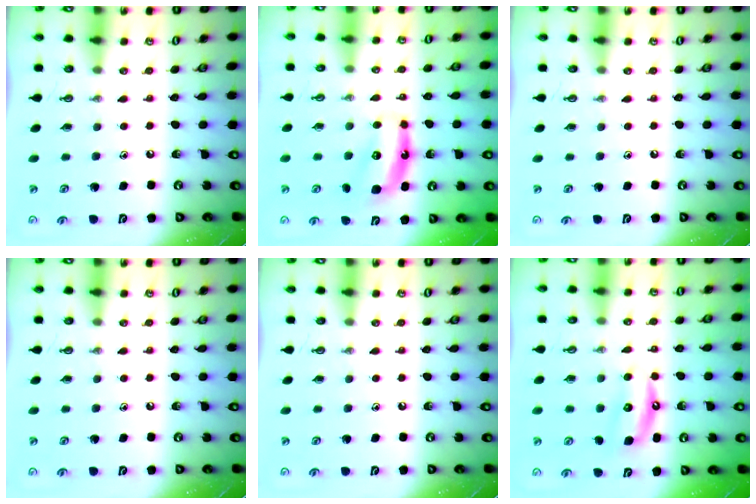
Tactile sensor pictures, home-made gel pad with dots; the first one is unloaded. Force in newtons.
{"total": 7.5, "press": 7.5, "slide": 0.3}
{"total": 0.0}
{"total": 0.0}
{"total": 0.0}
{"total": 5.8, "press": 5.8, "slide": 0.7}